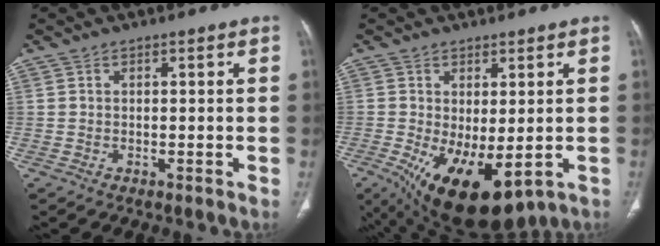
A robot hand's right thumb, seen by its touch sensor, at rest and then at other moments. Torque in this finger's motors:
{"motor_torque": [-0.33, 0.80, 0.07, 0.04, 0.16]}